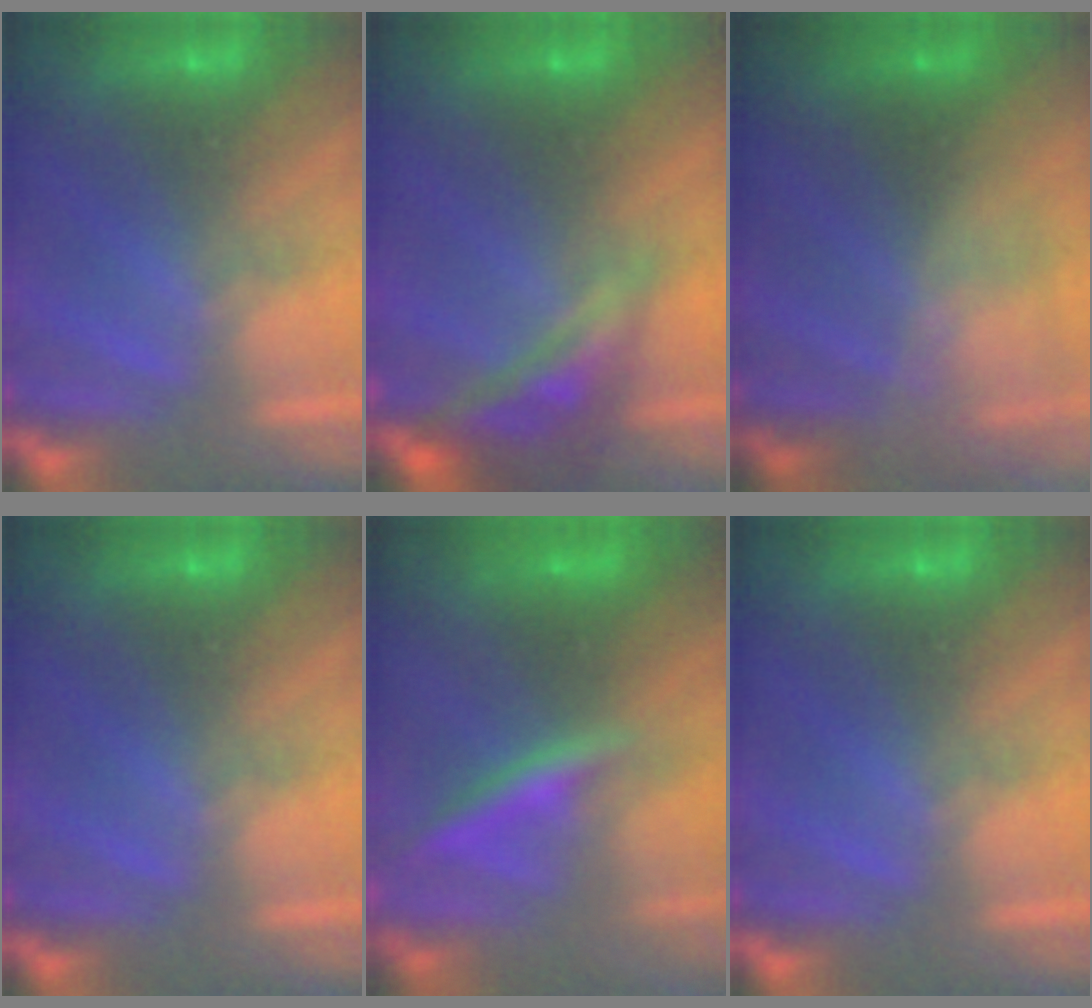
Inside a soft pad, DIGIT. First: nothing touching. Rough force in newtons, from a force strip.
{"total": 6.3}
{"total": 2.3}
{"total": 0.0}
{"total": 2.5}
{"total": 0.0}